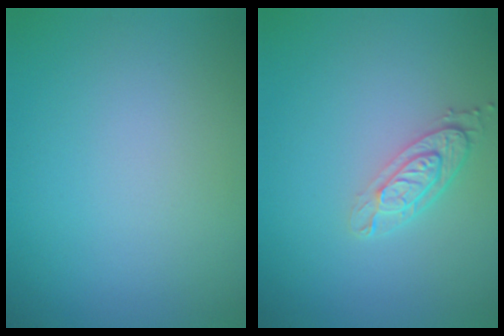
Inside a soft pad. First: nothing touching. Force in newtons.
{"total": 2.8, "press": 2.2, "slide": 1.7}